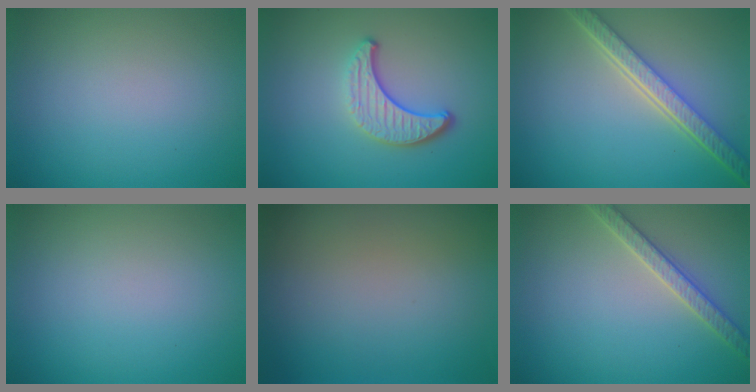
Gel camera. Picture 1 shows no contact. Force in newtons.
{"total": 3.8, "press": 2.9, "slide": 2.4}
{"total": 5.4, "press": 4.1, "slide": 3.6}
{"total": 0.0}
{"total": 0.0}
{"total": 2.8, "press": 2.8, "slide": 0.4}